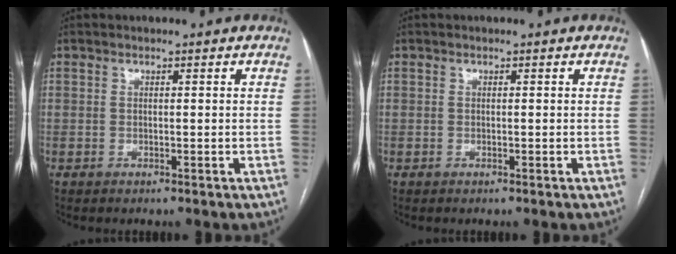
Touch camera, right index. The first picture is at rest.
{"total": 0.0}